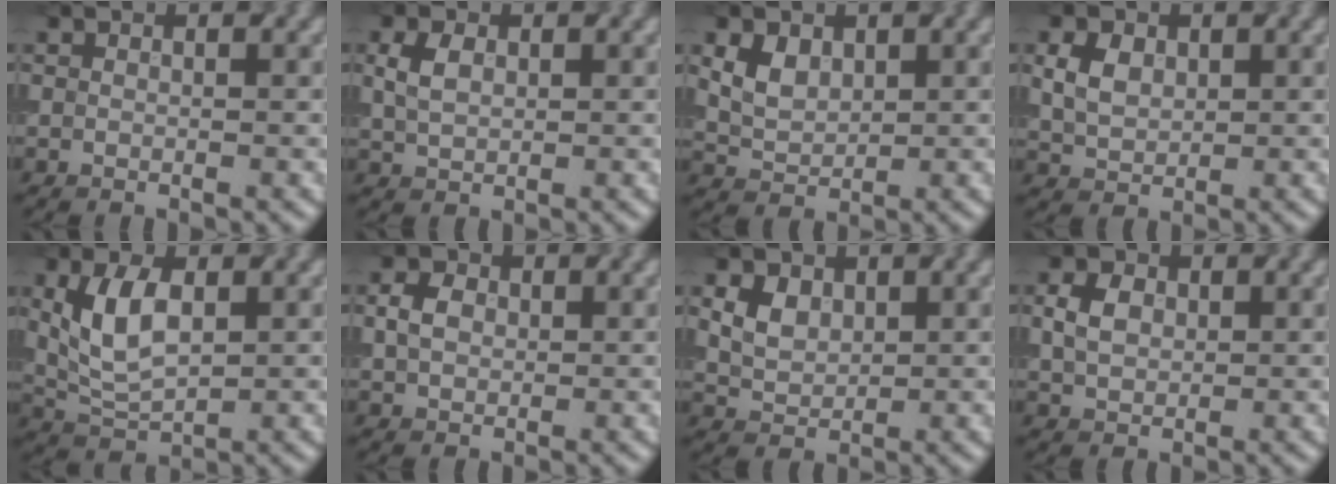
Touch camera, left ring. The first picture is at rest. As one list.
[{"total": 2.4, "force": [0.5, 1.6, 1.7], "torque": [-0.043, 0.011, 0.015]}, {"total": 2.8, "force": [1.0, 1.9, 1.8], "torque": [-0.041, 0.004, 0.022]}, {"total": 2.9, "force": [0.8, 2.1, 1.9], "torque": [-0.046, 0.008, 0.020]}, {"total": 4.9, "force": [0.7, 2.7, 4.1], "torque": [-0.097, 0.009, 0.026]}, {"total": 2.5, "force": [0.1, 1.9, 1.6], "torque": [-0.038, 0.010, 0.006]}, {"total": 4.6, "force": [2.0, 3.2, 2.7], "torque": [-0.063, 0.018, 0.036]}, {"total": 2.8, "force": [0.3, 2.1, 1.8], "torque": [-0.044, 0.009, 0.011]}]